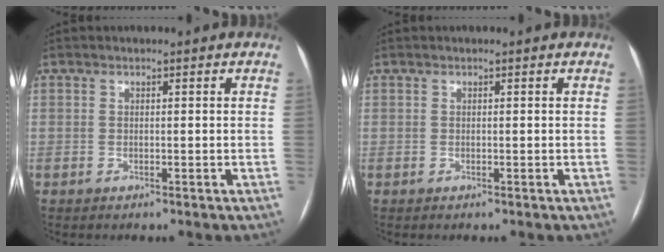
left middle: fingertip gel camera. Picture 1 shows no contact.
{"total": 0.0}